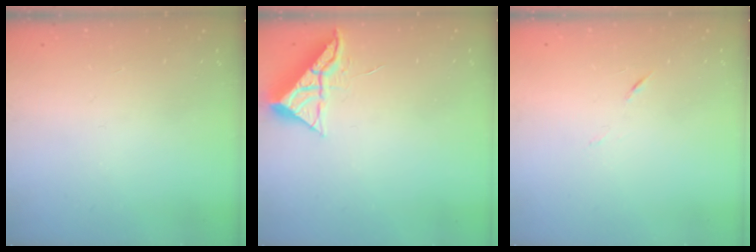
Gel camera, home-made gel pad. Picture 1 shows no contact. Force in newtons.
{"total": 6.4, "press": 6.4, "slide": 0.2}
{"total": 4.0, "press": 3.9, "slide": 0.8}